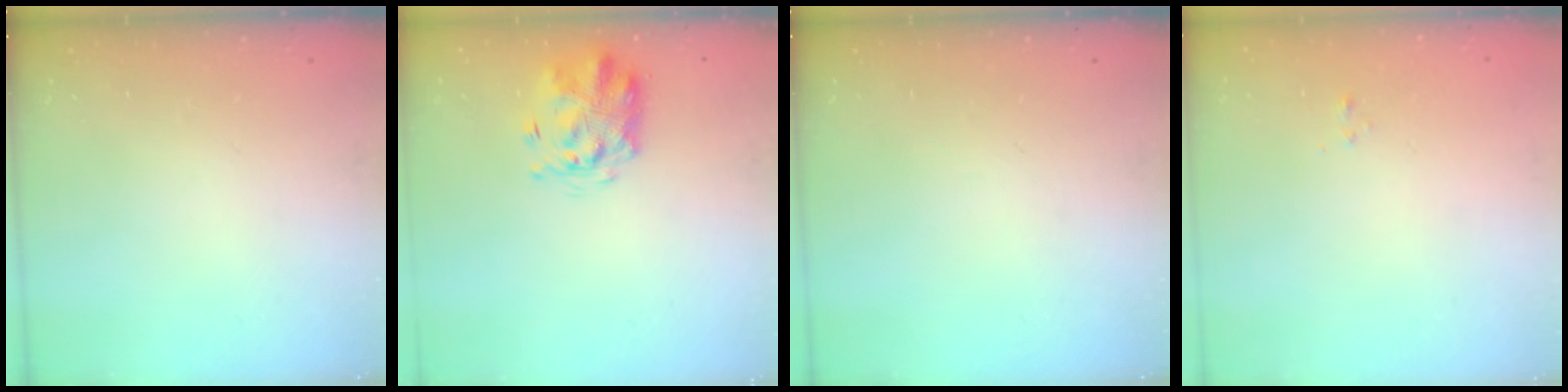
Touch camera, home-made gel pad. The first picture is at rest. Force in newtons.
{"total": 3.2, "press": 3.1, "slide": 0.9}
{"total": 0.0}
{"total": 0.5, "press": 0.4, "slide": 0.4}